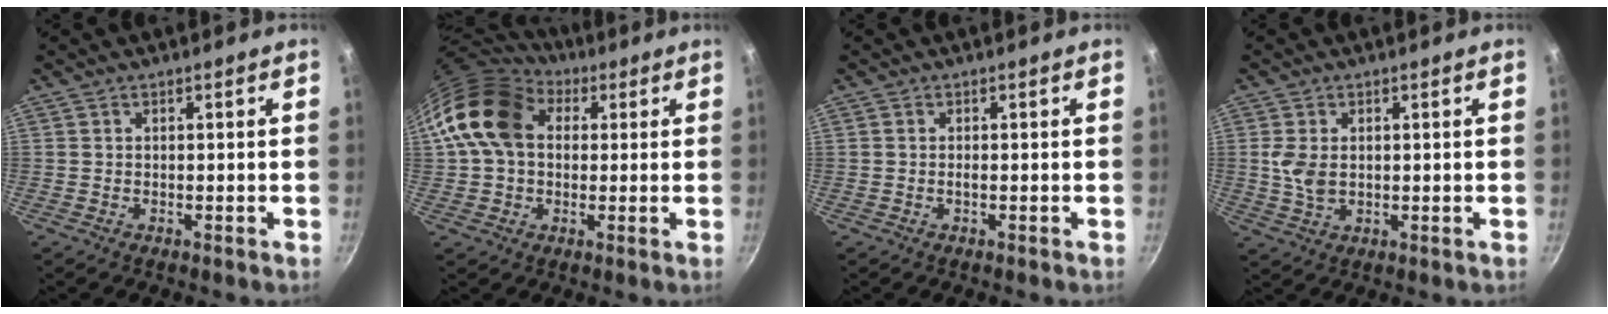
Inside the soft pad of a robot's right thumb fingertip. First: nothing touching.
{"total": 15.9, "force": [3.5, 11.9, 9.9], "torque": [-0.159, 0.024, 0.049]}
{"total": 0.6, "force": [-0.2, 0.2, 0.6], "torque": [-0.012, 0.001, -0.005]}
{"total": 5.1, "force": [0.6, 3.2, 3.8], "torque": [-0.080, -0.003, 0.014]}